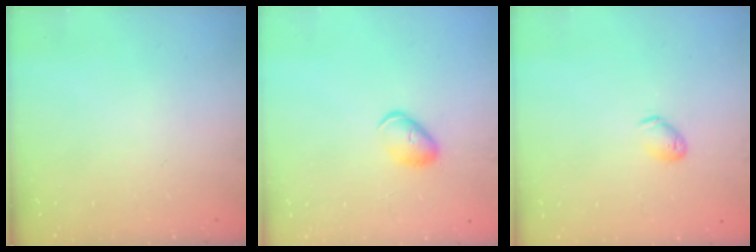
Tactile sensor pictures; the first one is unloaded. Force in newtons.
{"total": 6.4, "press": 6.3, "slide": 0.9}
{"total": 5.7, "press": 5.6, "slide": 1.2}